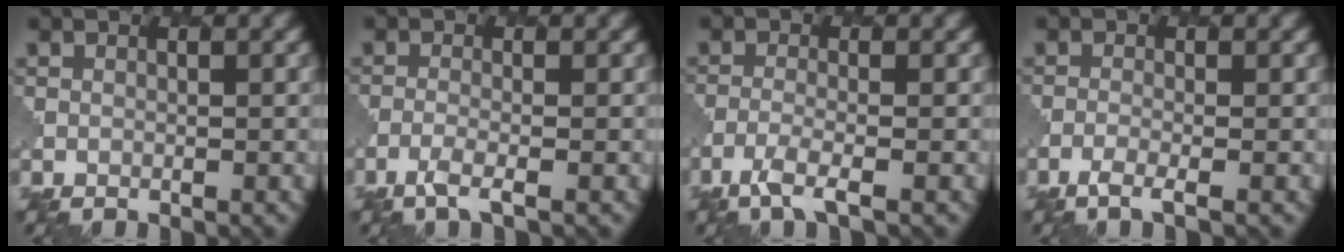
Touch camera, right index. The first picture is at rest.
{"total": 2.1, "force": [-1.3, 0.5, 1.6], "torque": [-0.029, -0.004, -0.036]}
{"total": 2.8, "force": [-1.8, 0.5, 2.1], "torque": [-0.042, -0.004, -0.049]}
{"total": 2.1, "force": [-1.3, 0.5, 1.6], "torque": [-0.028, -0.004, -0.036]}